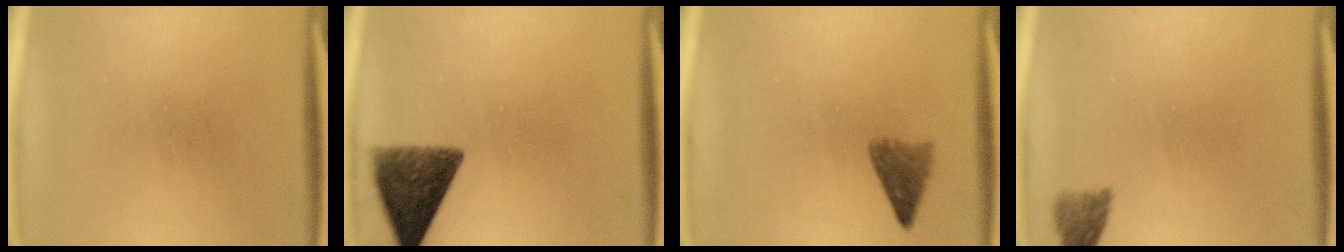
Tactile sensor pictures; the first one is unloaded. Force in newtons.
{"total": 10.0}
{"total": 3.3}
{"total": 2.5}